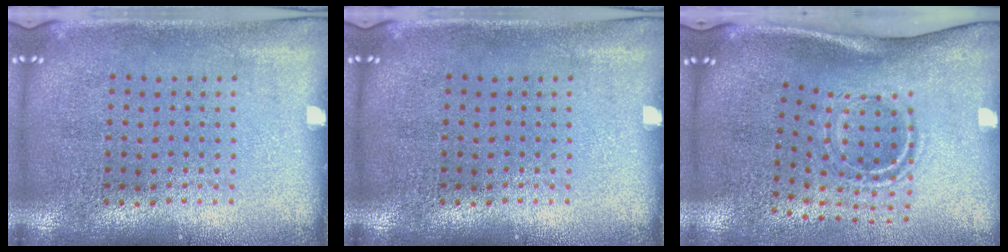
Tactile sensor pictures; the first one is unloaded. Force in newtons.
{"total": 0.0}
{"total": 2.0, "press": 1.2, "slide": 1.6}